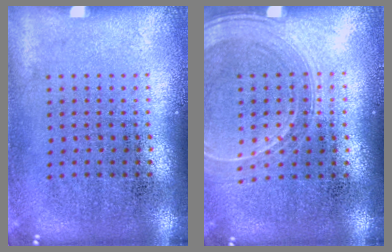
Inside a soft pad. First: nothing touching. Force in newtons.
{"total": 1.5, "press": 1.5, "slide": 0.4}